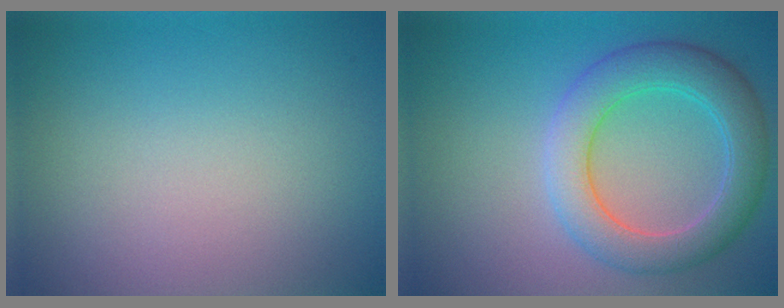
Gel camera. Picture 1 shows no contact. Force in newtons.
{"total": 5.8, "press": 5.7, "slide": 0.4}